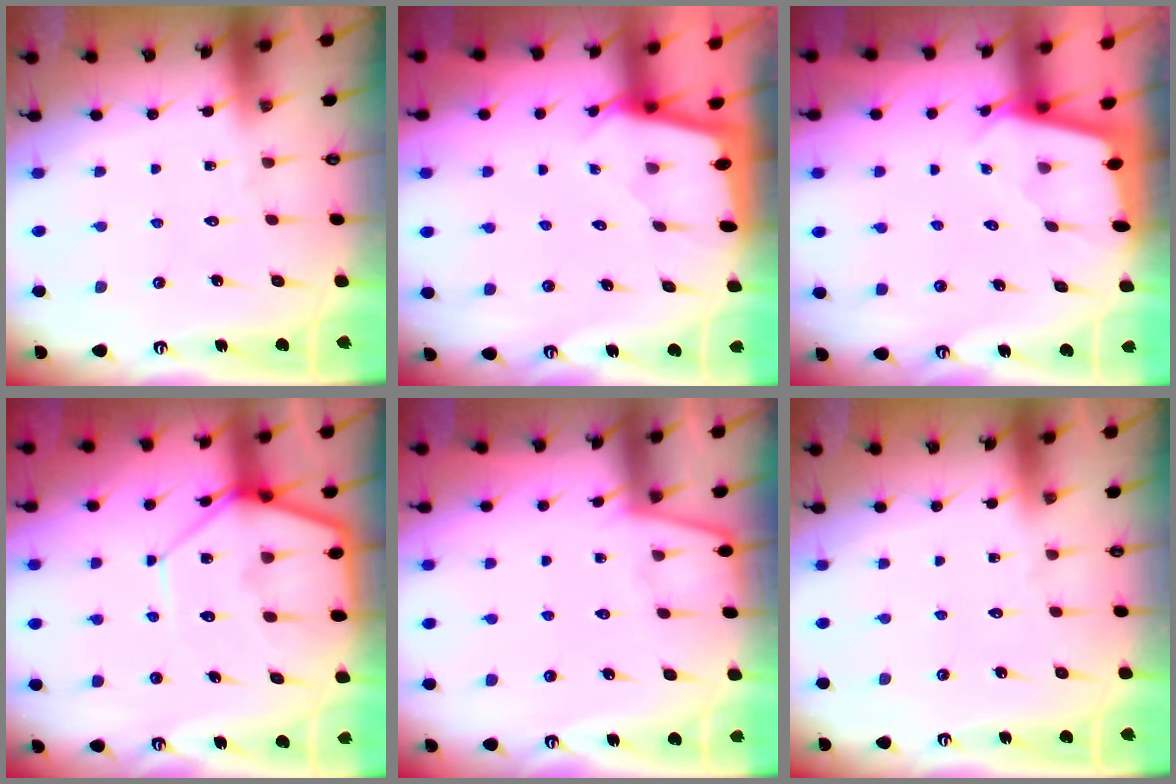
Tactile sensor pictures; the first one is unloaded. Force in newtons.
{"total": 1.7, "press": 1.7, "slide": 0.2}
{"total": 1.8, "press": 1.8, "slide": 0.1}
{"total": 11.5, "press": 11.4, "slide": 1.0}
{"total": 2.3, "press": 2.3, "slide": 0.3}
{"total": 0.0}